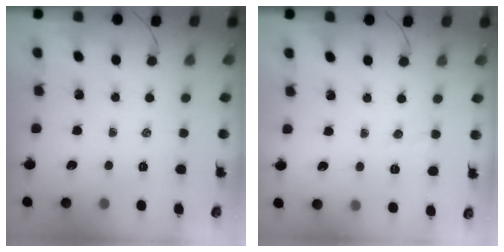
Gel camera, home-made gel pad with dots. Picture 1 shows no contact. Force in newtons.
{"total": 4.6, "press": 4.5, "slide": 1.0}